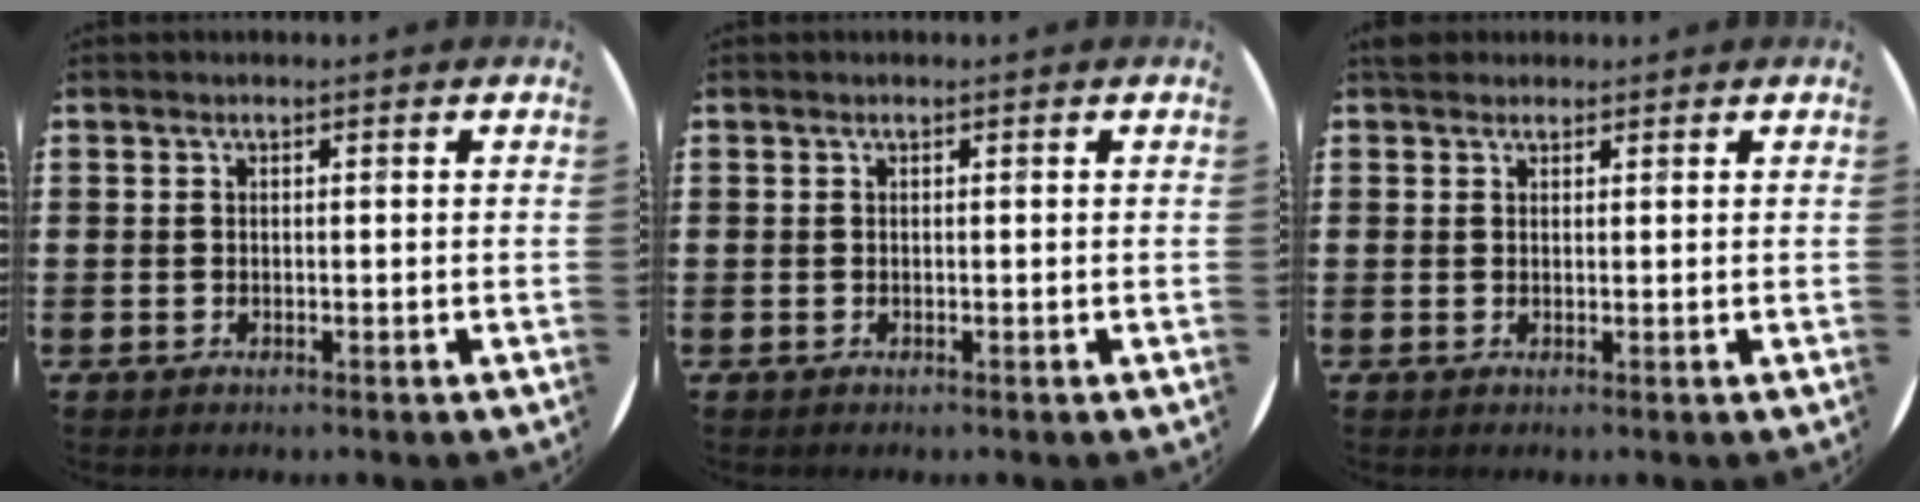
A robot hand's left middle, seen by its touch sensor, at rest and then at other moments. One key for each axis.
{"total": 0.0}
{"total": 1.5, "fx": 1.3, "fy": 0.8, "fz": 0.2, "tx": 0.002, "ty": 0.002, "tz": 0.024}